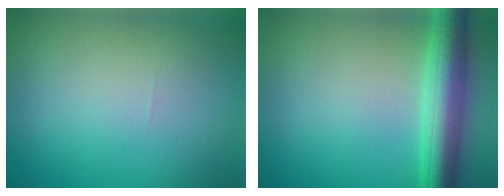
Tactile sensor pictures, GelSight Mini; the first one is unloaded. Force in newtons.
{"total": 6.6, "press": 6.6, "slide": 0.4}